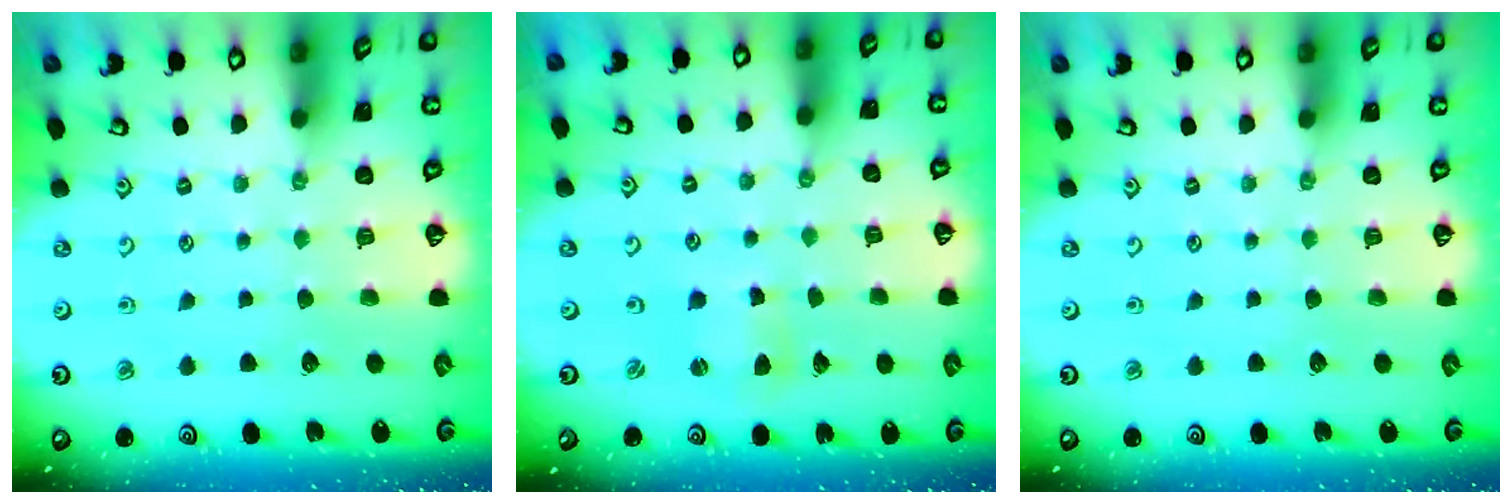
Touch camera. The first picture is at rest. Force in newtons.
{"total": 2.5, "press": 2.5, "slide": 0.3}
{"total": 0.0}